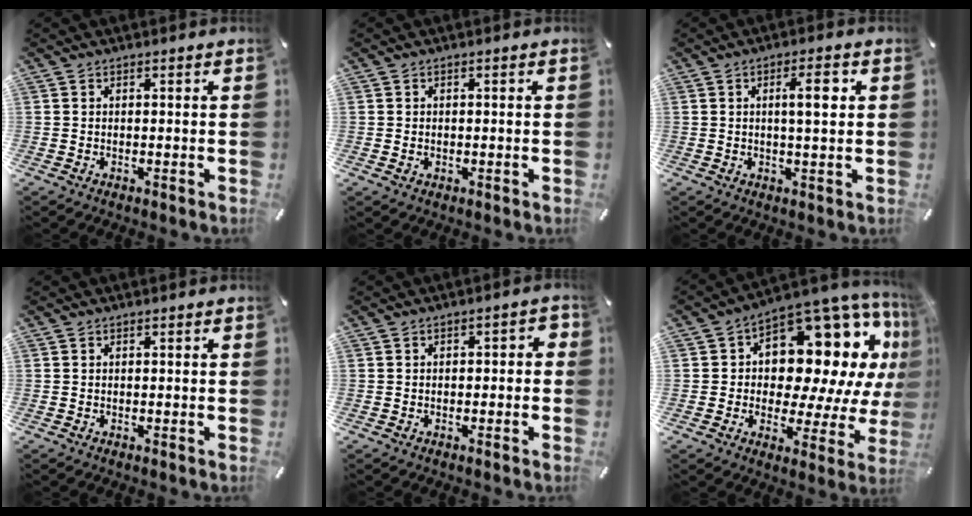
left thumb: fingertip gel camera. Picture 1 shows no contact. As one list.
[{"total": 0.9, "force": [-0.1, 0.8, 0.5], "torque": [-0.010, 0.003, -0.003]}, {"total": 6.6, "force": [1.5, 1.6, 6.3], "torque": [-0.100, -0.002, 0.016]}, {"total": 0.0}, {"total": 2.4, "force": [-1.4, 1.3, 1.5], "torque": [-0.026, 0.011, -0.027]}, {"total": 18.4, "force": [6.8, 11.0, 13.0], "torque": [-0.163, -0.068, 0.114]}]